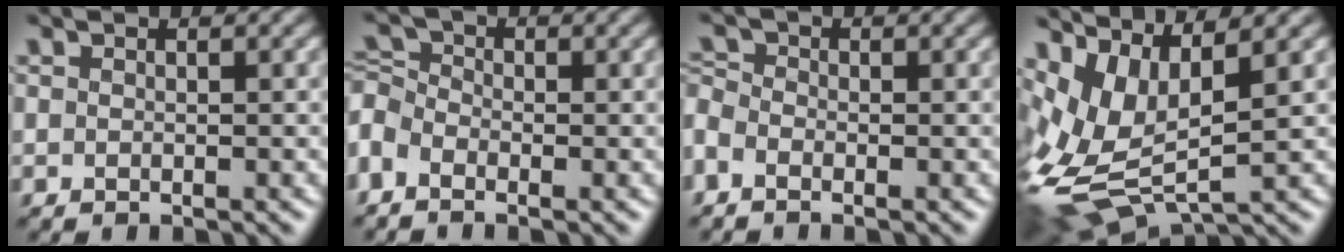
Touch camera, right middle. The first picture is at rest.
{"total": 2.3, "force": [-1.6, 1.4, 1.0], "torque": [-0.035, 0.010, -0.042]}
{"total": 1.4, "force": [-1.2, 0.5, 0.5], "torque": [-0.028, 0.001, -0.024]}
{"total": 8.3, "force": [0.7, 4.1, 7.2], "torque": [-0.184, -0.007, 0.032]}